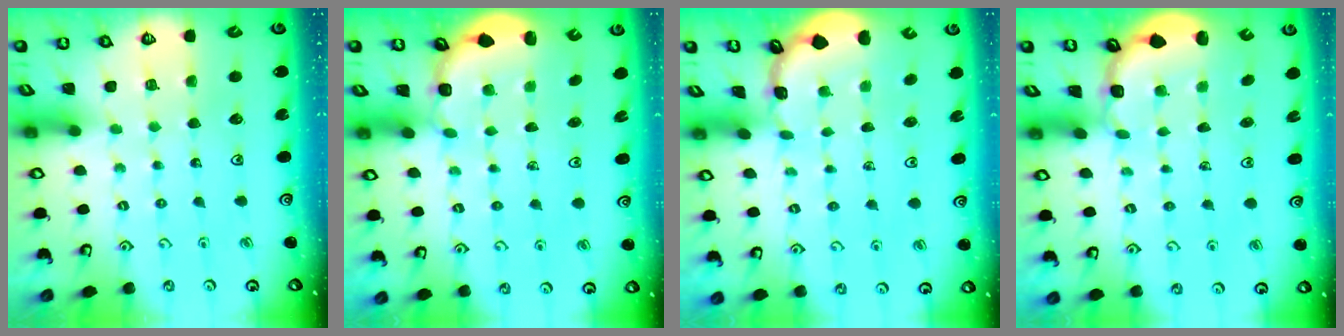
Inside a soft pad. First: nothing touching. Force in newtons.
{"total": 2.9, "press": 2.4, "slide": 1.8}
{"total": 1.1, "press": 1.0, "slide": 0.1}
{"total": 2.5, "press": 1.9, "slide": 1.6}